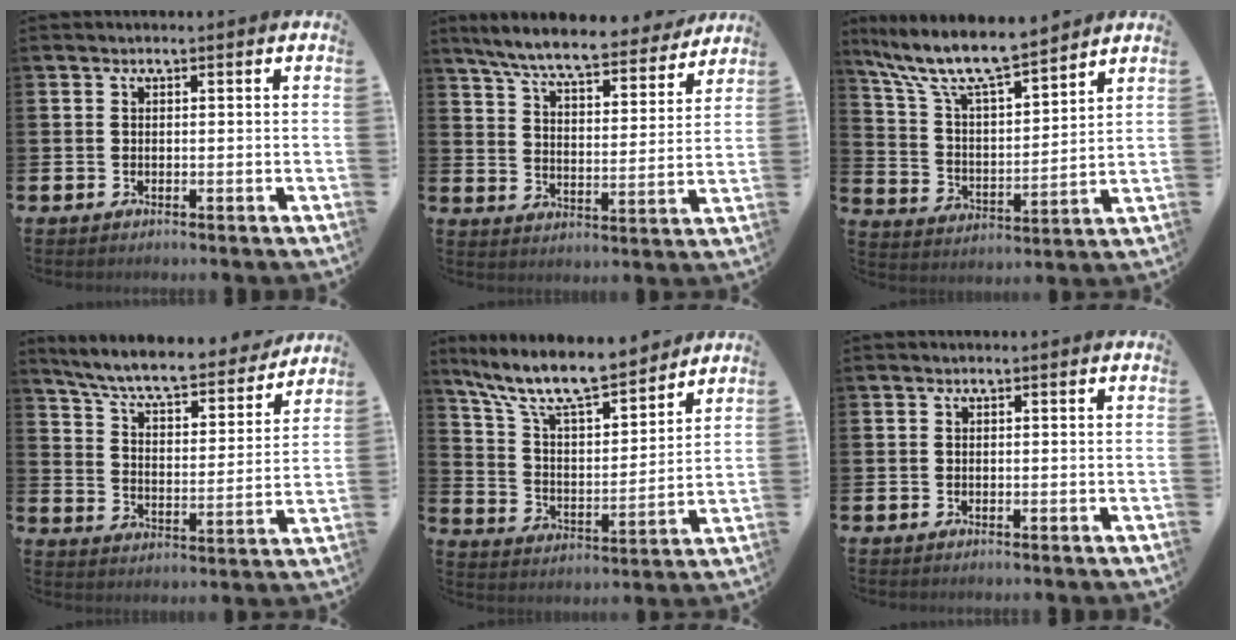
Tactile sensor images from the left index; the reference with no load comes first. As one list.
[{"total": 7.8, "force": [7.1, 0.8, 3.1], "torque": [-0.086, -0.046, 0.120]}, {"total": 10.4, "force": [9.3, 1.7, 4.2], "torque": [-0.126, -0.057, 0.164]}, {"total": 7.9, "force": [7.2, 1.2, 3.2], "torque": [-0.089, -0.052, 0.119]}, {"total": 11.4, "force": [10.1, 2.2, 4.9], "torque": [-0.133, -0.064, 0.174]}, {"total": 0.0}]